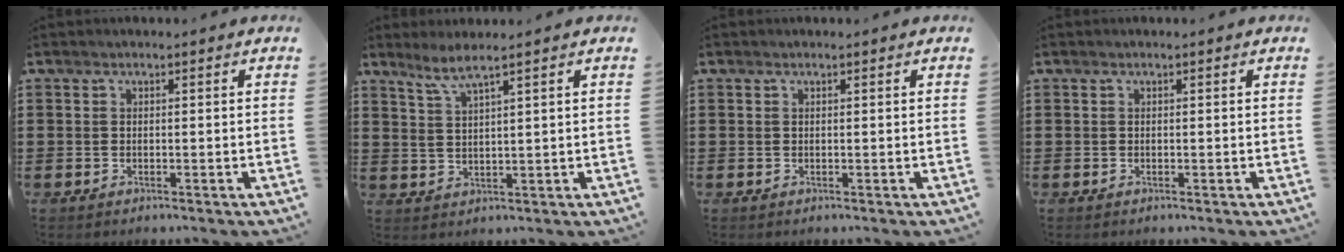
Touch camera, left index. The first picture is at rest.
{"total": 3.4, "force": [2.5, -0.3, 2.3], "torque": [-0.052, -0.001, 0.044]}
{"total": 0.0}
{"total": 0.0}